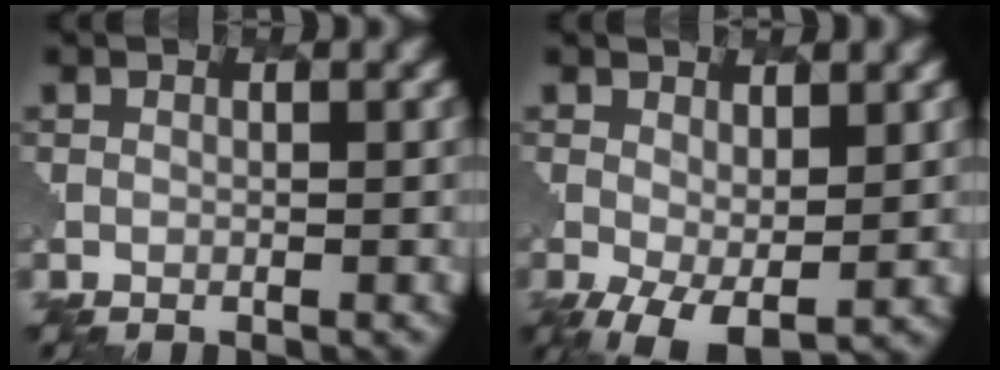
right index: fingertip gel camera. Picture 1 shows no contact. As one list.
[{"total": 3.7, "force": [-0.3, 1.9, 3.1], "torque": [-0.068, -0.010, -0.002]}]